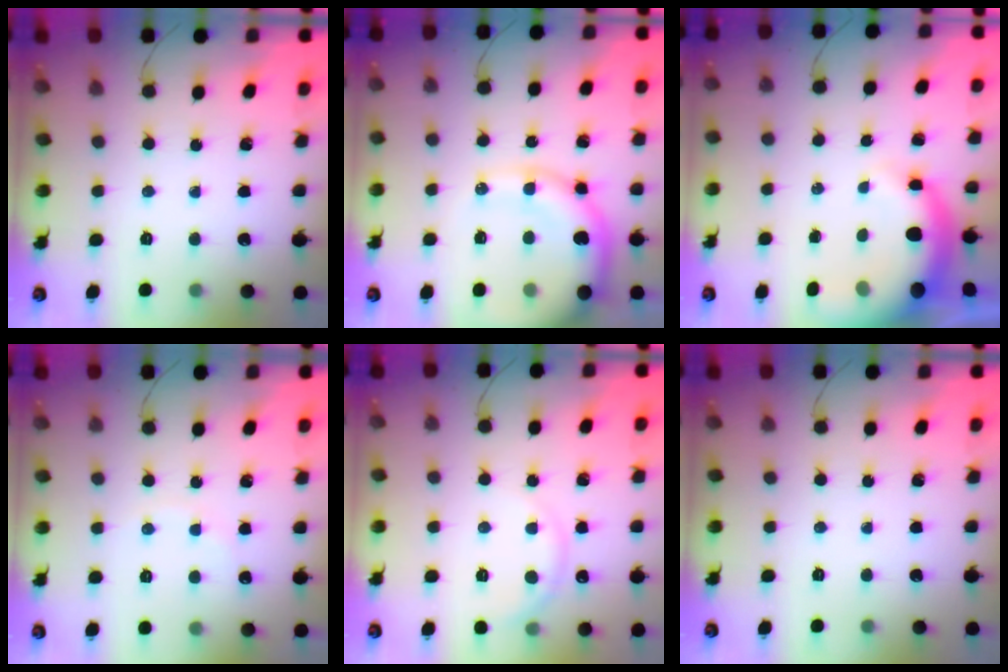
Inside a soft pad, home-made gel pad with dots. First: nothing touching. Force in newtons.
{"total": 13.7, "press": 13.1, "slide": 3.7}
{"total": 8.9, "press": 8.7, "slide": 1.8}
{"total": 3.5, "press": 3.4, "slide": 1.0}
{"total": 3.9, "press": 3.7, "slide": 1.0}
{"total": 0.0}